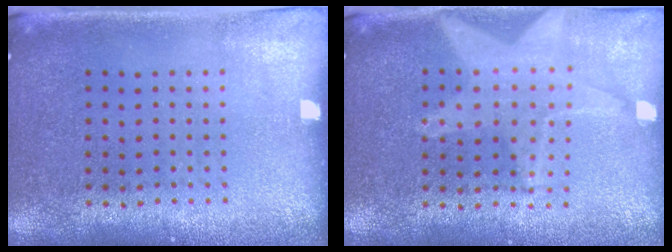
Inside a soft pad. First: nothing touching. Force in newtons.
{"total": 1.8, "press": 1.6, "slide": 0.9}